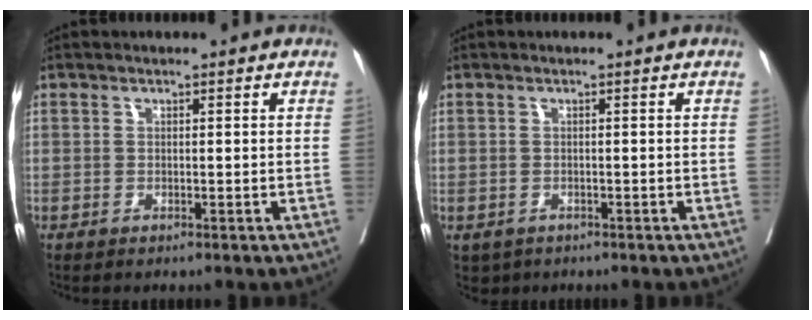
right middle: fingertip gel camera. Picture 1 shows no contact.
{"total": 2.2, "force": [-1.3, 1.7, 0.5], "torque": [-0.006, 0.000, -0.014]}